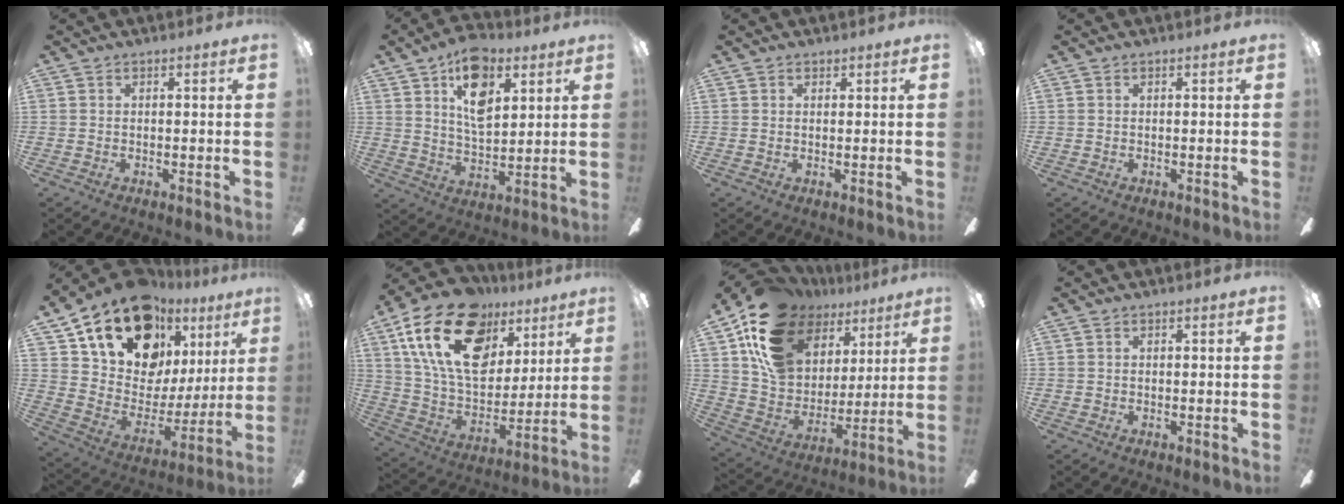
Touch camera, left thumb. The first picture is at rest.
{"total": 14.2, "force": [7.3, 7.7, 9.5], "torque": [-0.146, -0.013, 0.129]}
{"total": 0.7, "force": [0.5, 0.4, 0.2], "torque": [0.004, -0.002, 0.009]}
{"total": 0.0}
{"total": 21.3, "force": [14.2, 11.8, 10.7], "torque": [-0.196, -0.078, 0.263]}
{"total": 25.4, "force": [12.4, 15.6, 15.8], "torque": [-0.290, -0.047, 0.223]}
{"total": 19.3, "force": [10.9, 13.2, 8.9], "torque": [-0.172, -0.052, 0.209]}
{"total": 0.0}